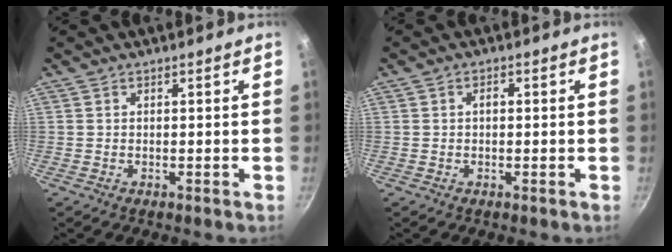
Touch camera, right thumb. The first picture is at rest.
{"total": 1.3, "force": [0.0, 0.8, 0.9], "torque": [-0.014, 0.007, -0.001]}